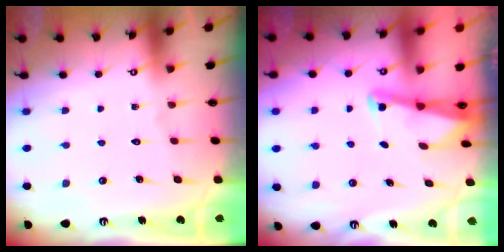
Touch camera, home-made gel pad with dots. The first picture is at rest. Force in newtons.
{"total": 2.1, "press": 2.1, "slide": 0.3}